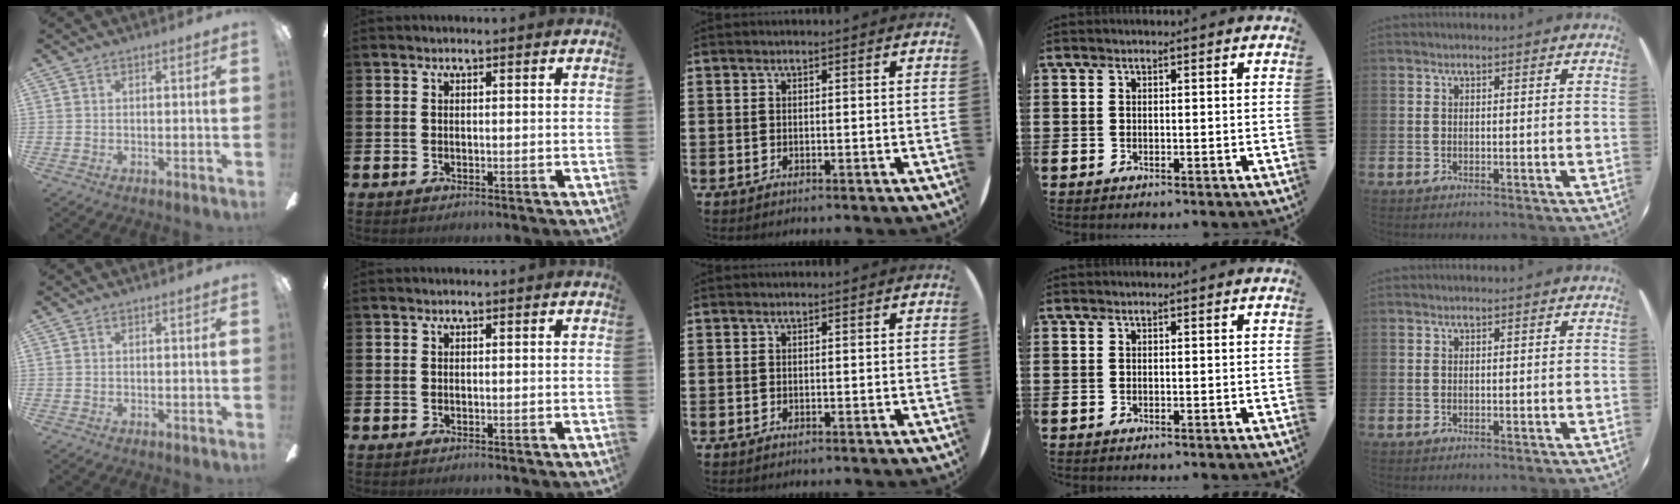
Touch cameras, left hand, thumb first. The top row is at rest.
{}